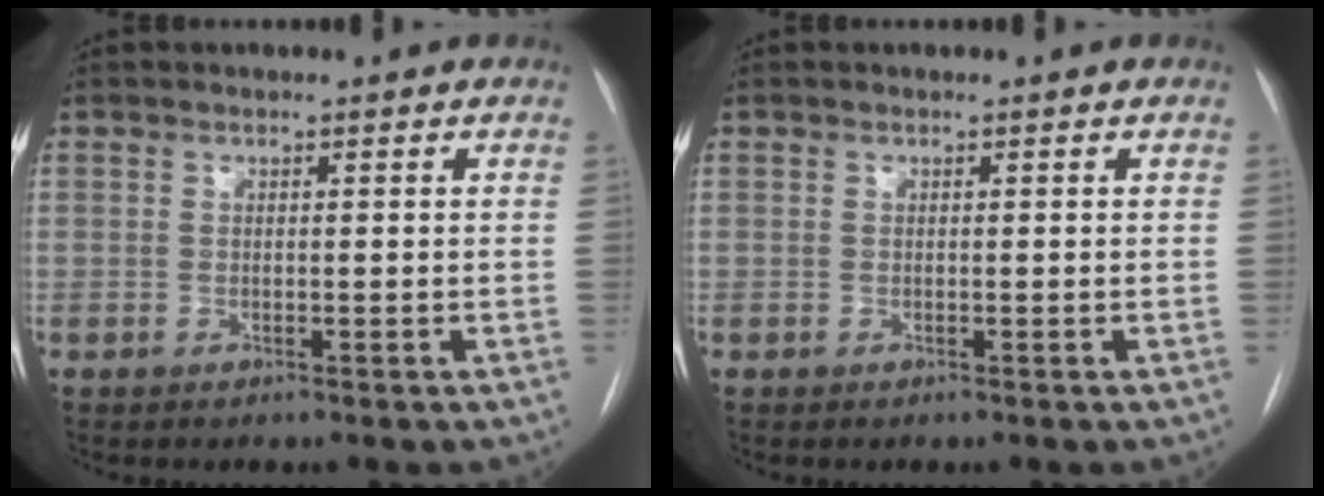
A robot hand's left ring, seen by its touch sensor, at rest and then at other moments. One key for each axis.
{"total": 0.0}